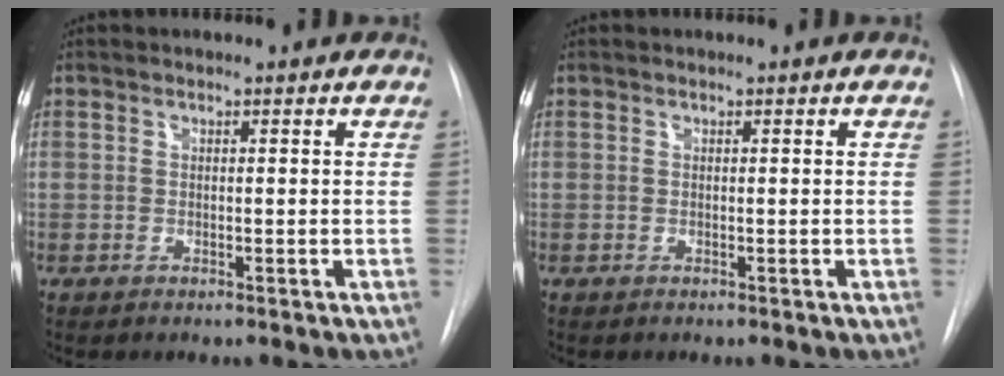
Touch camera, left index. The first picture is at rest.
{"total": 0.0}